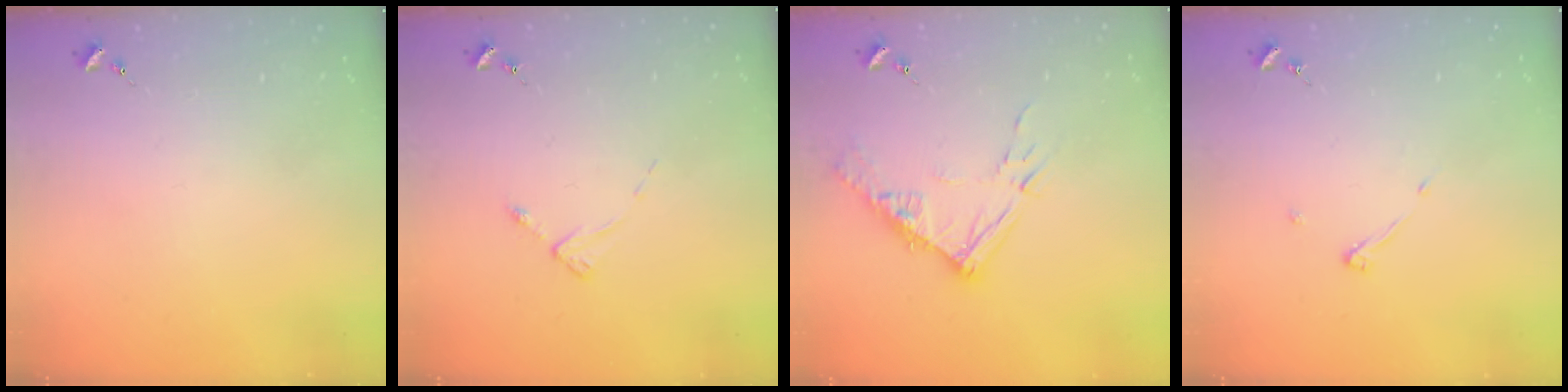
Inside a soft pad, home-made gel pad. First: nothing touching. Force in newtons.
{"total": 2.4, "press": 2.4, "slide": 0.3}
{"total": 13.2, "press": 13.2, "slide": 1.2}
{"total": 3.6, "press": 3.6, "slide": 0.4}